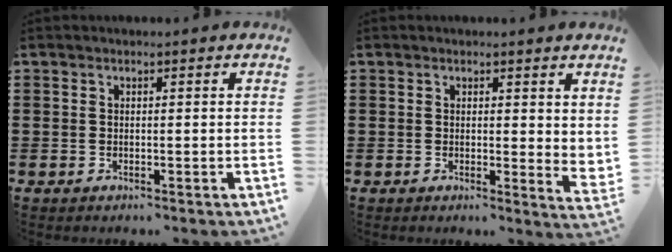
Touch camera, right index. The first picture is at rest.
{"total": 1.6, "force": [1.3, 0.6, 0.7], "torque": [-0.011, 0.001, 0.023]}